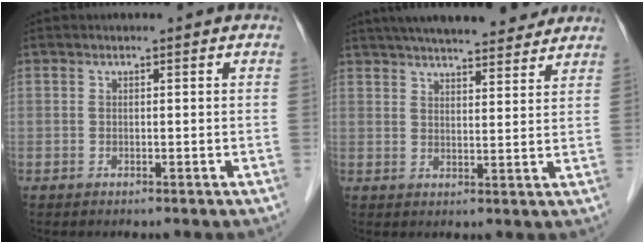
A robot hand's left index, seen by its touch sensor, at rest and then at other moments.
{"total": 16.9, "force": [14.6, 3.2, 7.9], "torque": [-0.125, 0.032, 0.205]}